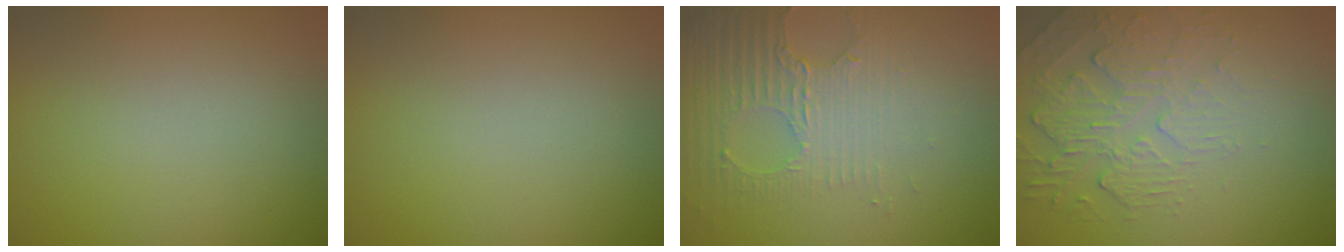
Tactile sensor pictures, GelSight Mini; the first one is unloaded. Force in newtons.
{"total": 0.0}
{"total": 3.5, "press": 3.4, "slide": 1.1}
{"total": 2.7, "press": 2.1, "slide": 1.7}